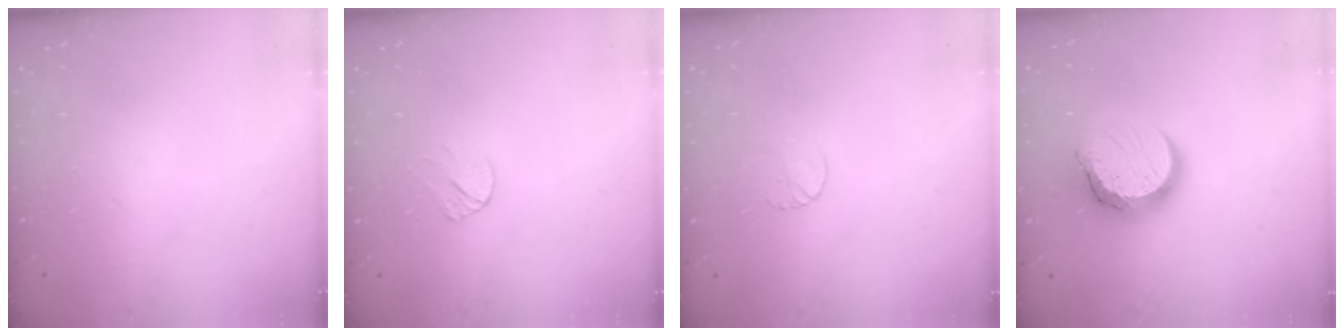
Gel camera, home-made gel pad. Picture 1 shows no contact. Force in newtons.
{"total": 5.6, "press": 5.5, "slide": 0.7}
{"total": 6.1, "press": 6.1, "slide": 0.5}
{"total": 12.3, "press": 12.2, "slide": 1.0}